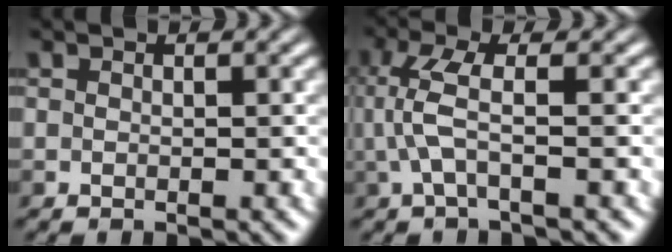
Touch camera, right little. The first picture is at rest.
{"total": 3.9, "force": [-0.9, 0.9, 3.7], "torque": [-0.096, 0.003, -0.018]}